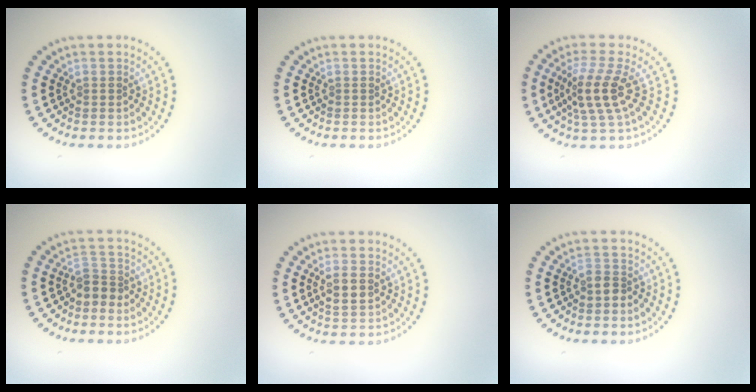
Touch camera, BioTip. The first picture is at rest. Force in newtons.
{"total": 0.0}
{"total": 3.8, "press": 2.9, "slide": 2.4}
{"total": 2.0, "press": 1.6, "slide": 1.2}
{"total": 2.1, "press": 2.0, "slide": 0.6}
{"total": 1.5, "press": 1.2, "slide": 0.8}